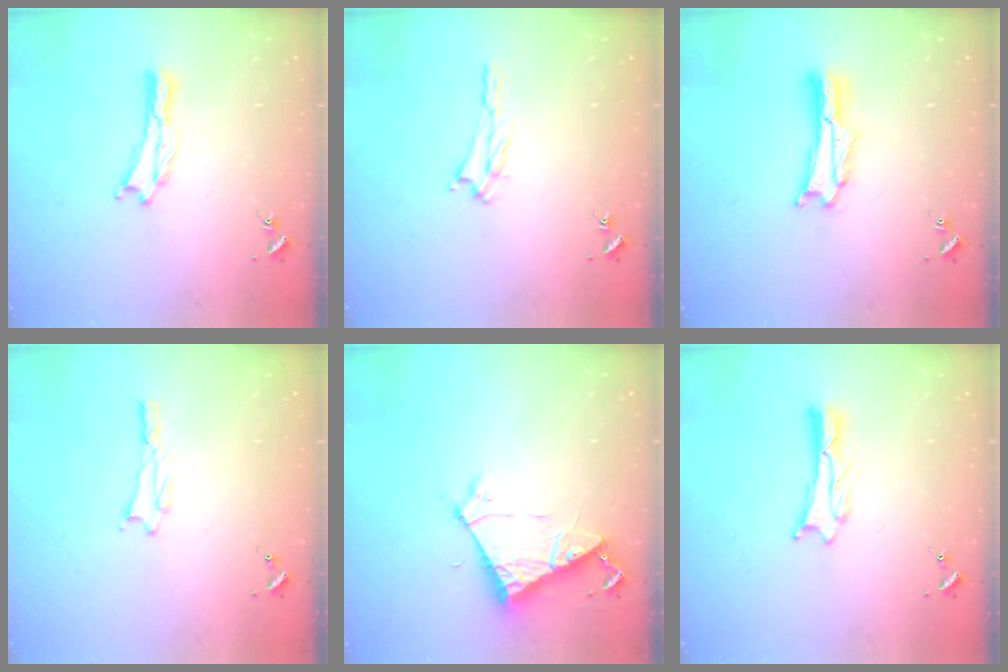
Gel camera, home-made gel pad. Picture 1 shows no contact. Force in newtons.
{"total": 1.2, "press": 1.1, "slide": 0.5}
{"total": 1.7, "press": 1.7, "slide": 0.3}
{"total": 1.0, "press": 1.0, "slide": 0.1}
{"total": 6.4, "press": 6.4, "slide": 0.6}
{"total": 1.1, "press": 1.1, "slide": 0.2}